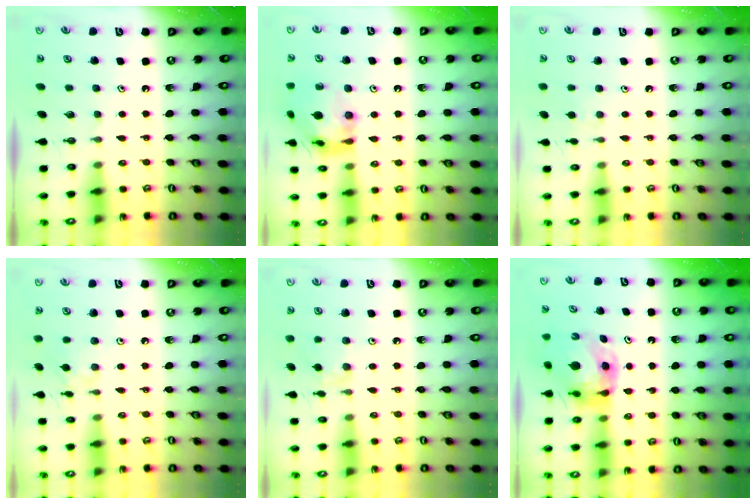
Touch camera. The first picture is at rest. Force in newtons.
{"total": 13.7, "press": 13.6, "slide": 1.4}
{"total": 5.2, "press": 5.1, "slide": 0.7}
{"total": 2.8, "press": 2.8, "slide": 0.1}
{"total": 3.2, "press": 3.2, "slide": 0.4}
{"total": 6.3, "press": 6.3, "slide": 0.5}